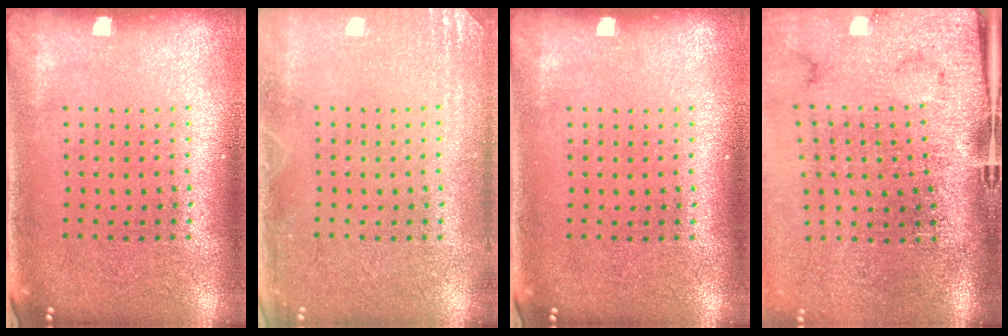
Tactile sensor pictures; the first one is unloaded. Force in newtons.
{"total": 2.0, "press": 2.0, "slide": 0.4}
{"total": 0.0}
{"total": 4.6, "press": 3.6, "slide": 2.9}